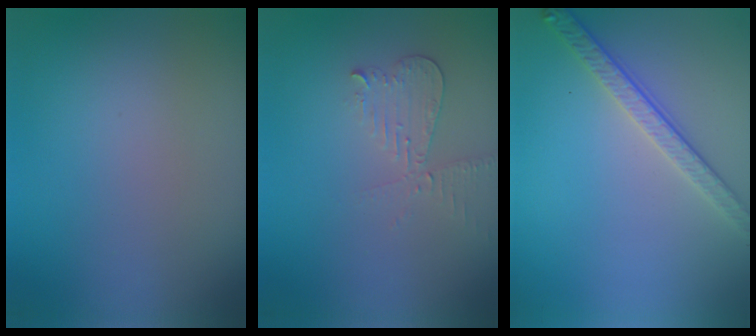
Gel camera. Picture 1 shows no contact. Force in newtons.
{"total": 2.1, "press": 2.1, "slide": 0.1}
{"total": 2.8, "press": 2.6, "slide": 1.1}